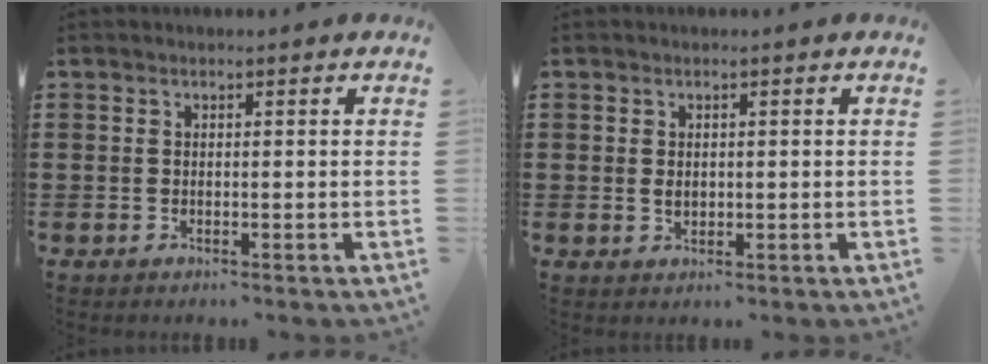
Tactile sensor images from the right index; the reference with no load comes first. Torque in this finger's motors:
{"motor_torque": [1.11, 1.03, 0.07, -0.01]}